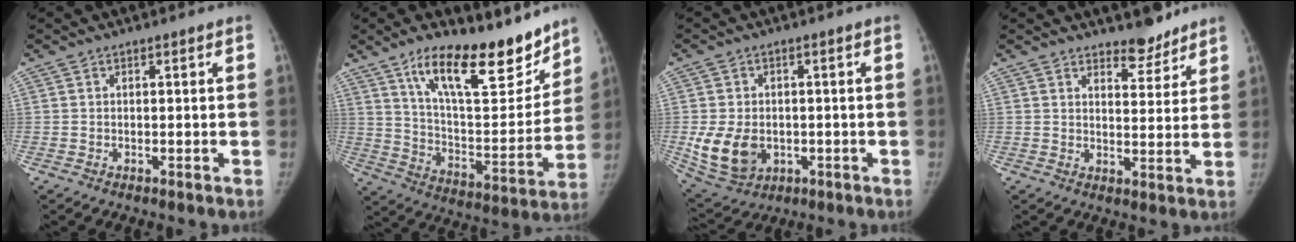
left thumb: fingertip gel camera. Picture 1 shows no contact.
{"total": 22.5, "force": [15.7, 8.0, 14.0], "torque": [-0.166, -0.084, 0.258]}
{"total": 10.1, "force": [-1.4, 7.6, 6.6], "torque": [-0.112, -0.004, -0.006]}
{"total": 5.7, "force": [4.9, 2.2, 1.7], "torque": [0.002, -0.040, 0.077]}